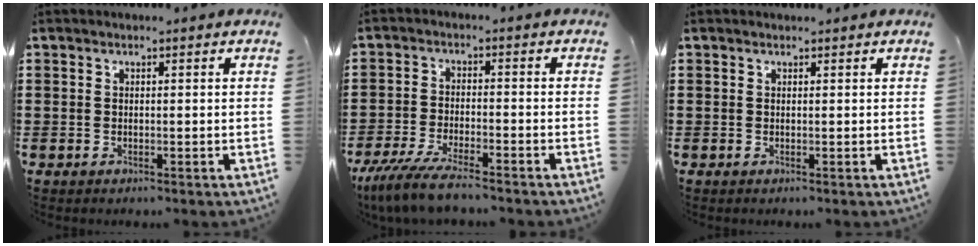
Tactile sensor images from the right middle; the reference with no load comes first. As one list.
[{"total": 6.2, "force": [-5.4, 0.5, 3.0], "torque": [-0.075, -0.013, -0.107]}, {"total": 0.0}]